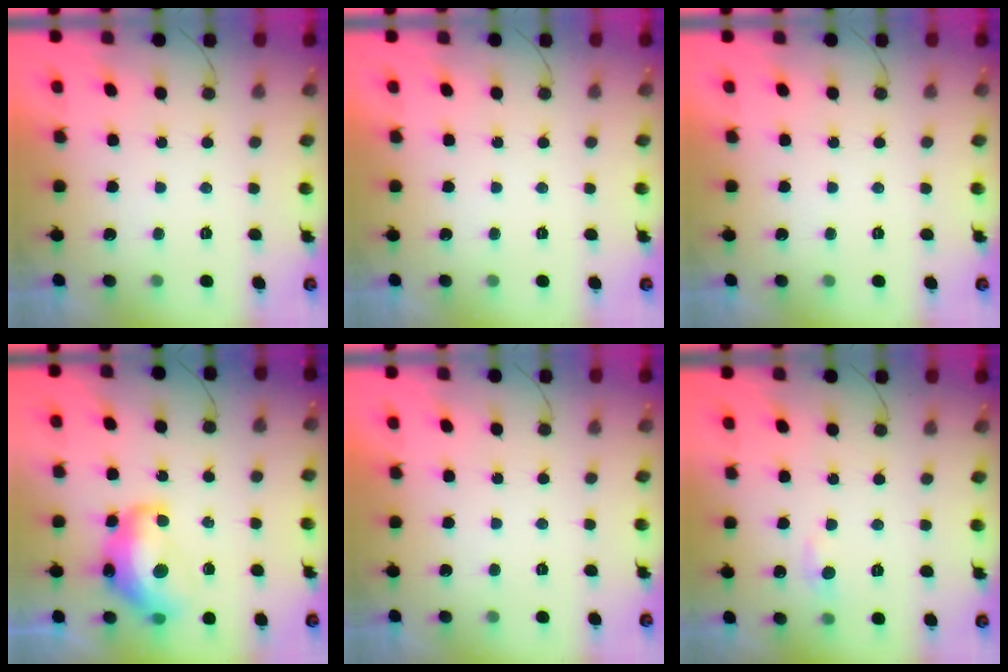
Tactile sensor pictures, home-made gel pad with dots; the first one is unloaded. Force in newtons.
{"total": 0.0}
{"total": 0.0}
{"total": 15.0, "press": 14.9, "slide": 1.8}
{"total": 0.0}
{"total": 5.6, "press": 5.6, "slide": 0.8}